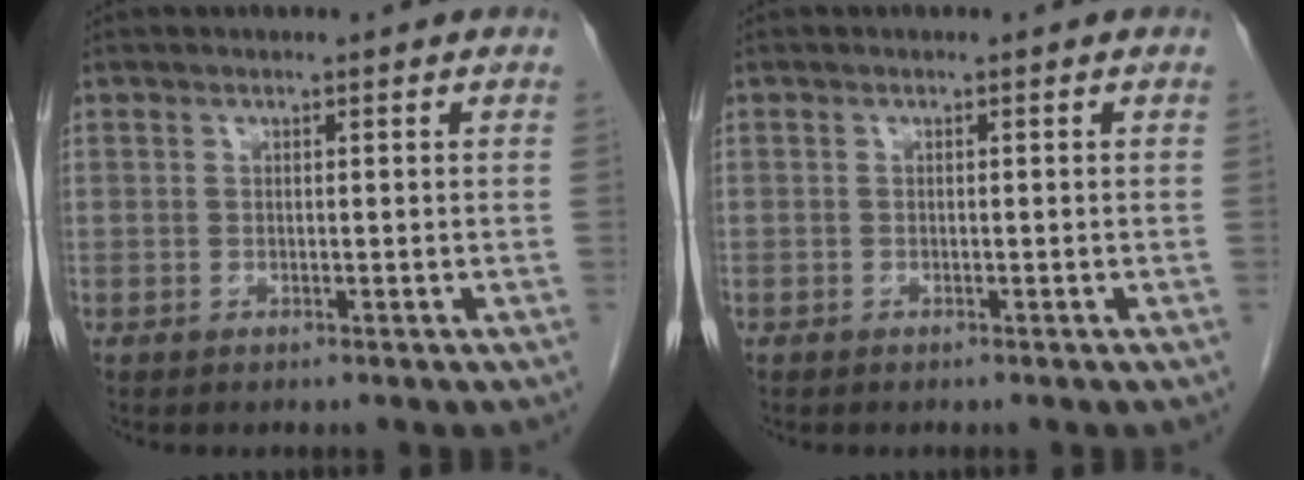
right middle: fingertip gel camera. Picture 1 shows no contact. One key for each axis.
{"total": 0.0}